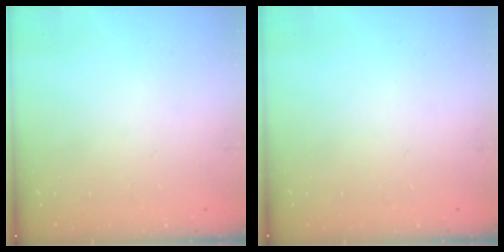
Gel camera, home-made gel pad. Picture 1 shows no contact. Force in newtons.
{"total": 0.0}